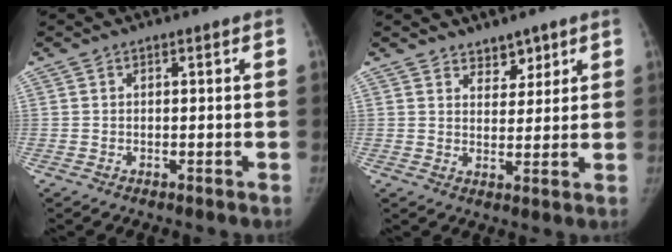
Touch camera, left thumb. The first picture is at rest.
{"total": 4.0, "force": [3.1, 2.4, 1.0], "torque": [0.014, -0.022, 0.052]}